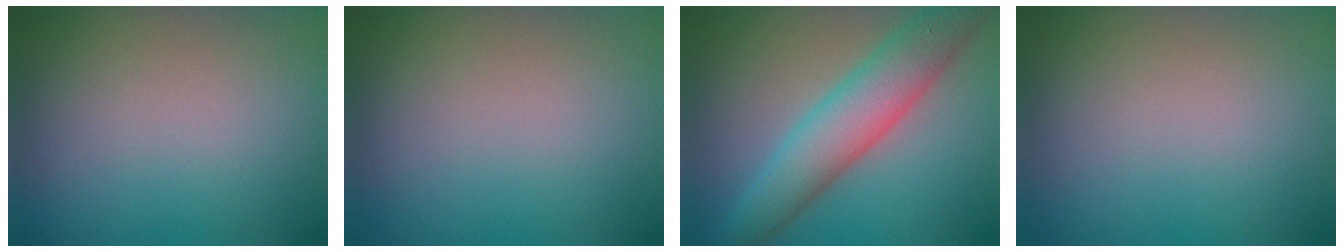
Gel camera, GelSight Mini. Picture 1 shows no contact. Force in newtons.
{"total": 0.0}
{"total": 7.0, "press": 7.0, "slide": 0.2}
{"total": 0.0}